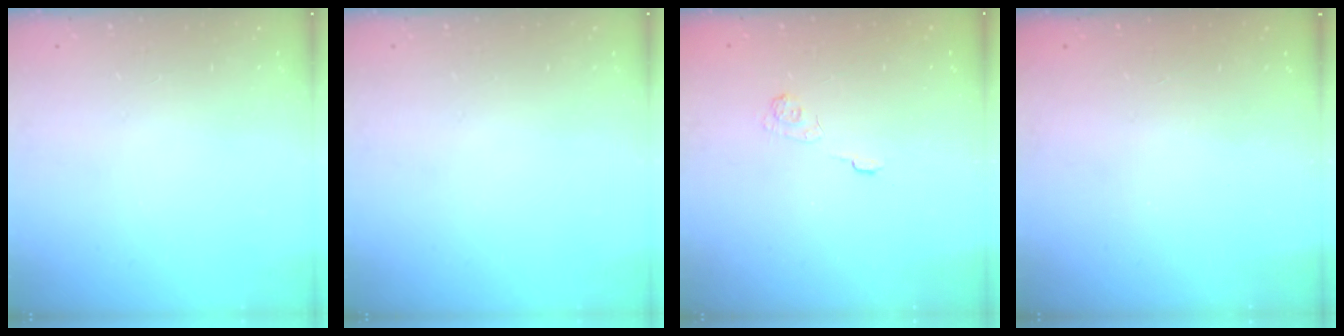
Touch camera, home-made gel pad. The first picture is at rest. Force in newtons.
{"total": 0.0}
{"total": 2.7, "press": 2.2, "slide": 1.5}
{"total": 2.3, "press": 2.1, "slide": 0.7}